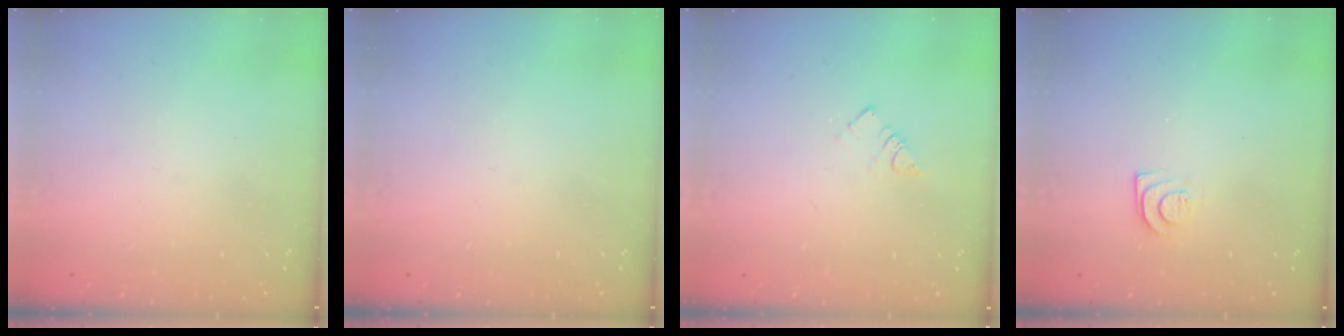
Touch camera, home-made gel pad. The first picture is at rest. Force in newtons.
{"total": 0.0}
{"total": 3.6, "press": 3.6, "slide": 0.2}
{"total": 7.9, "press": 7.8, "slide": 0.7}